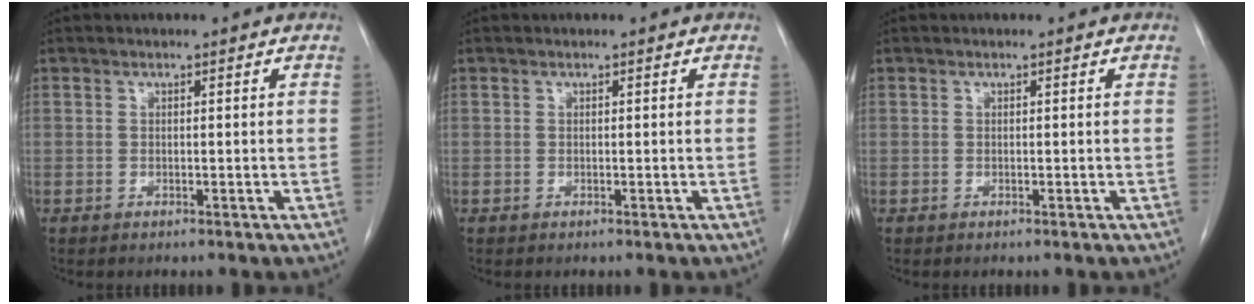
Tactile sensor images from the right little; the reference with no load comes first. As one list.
[{"total": 0.0}, {"total": 0.0}]